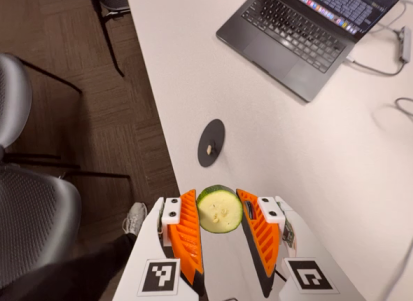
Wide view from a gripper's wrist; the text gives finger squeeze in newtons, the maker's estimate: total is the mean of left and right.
{"total": 9.5, "left": 9.2, "right": 9.8}